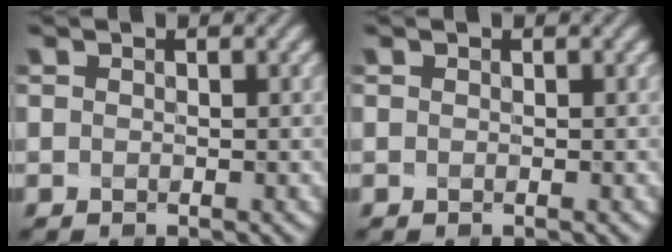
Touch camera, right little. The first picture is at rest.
{"total": 0.0}